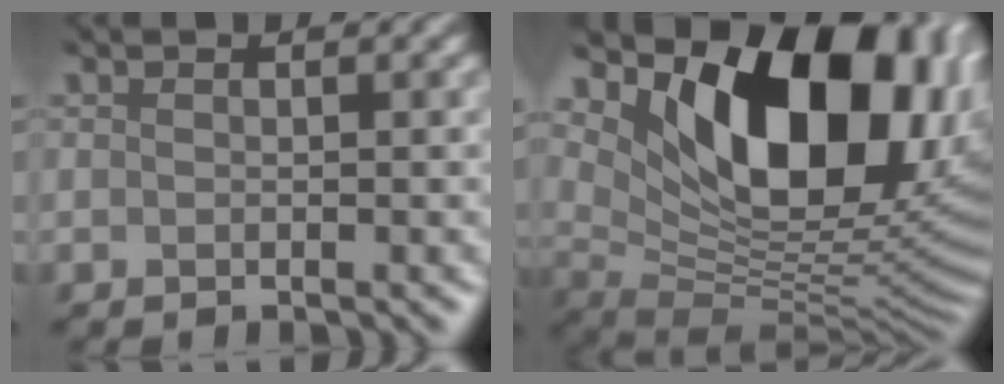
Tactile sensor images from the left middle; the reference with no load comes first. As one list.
[{"total": 13.2, "force": [6.5, 6.9, 9.3], "torque": [-0.132, -0.004, 0.127]}]